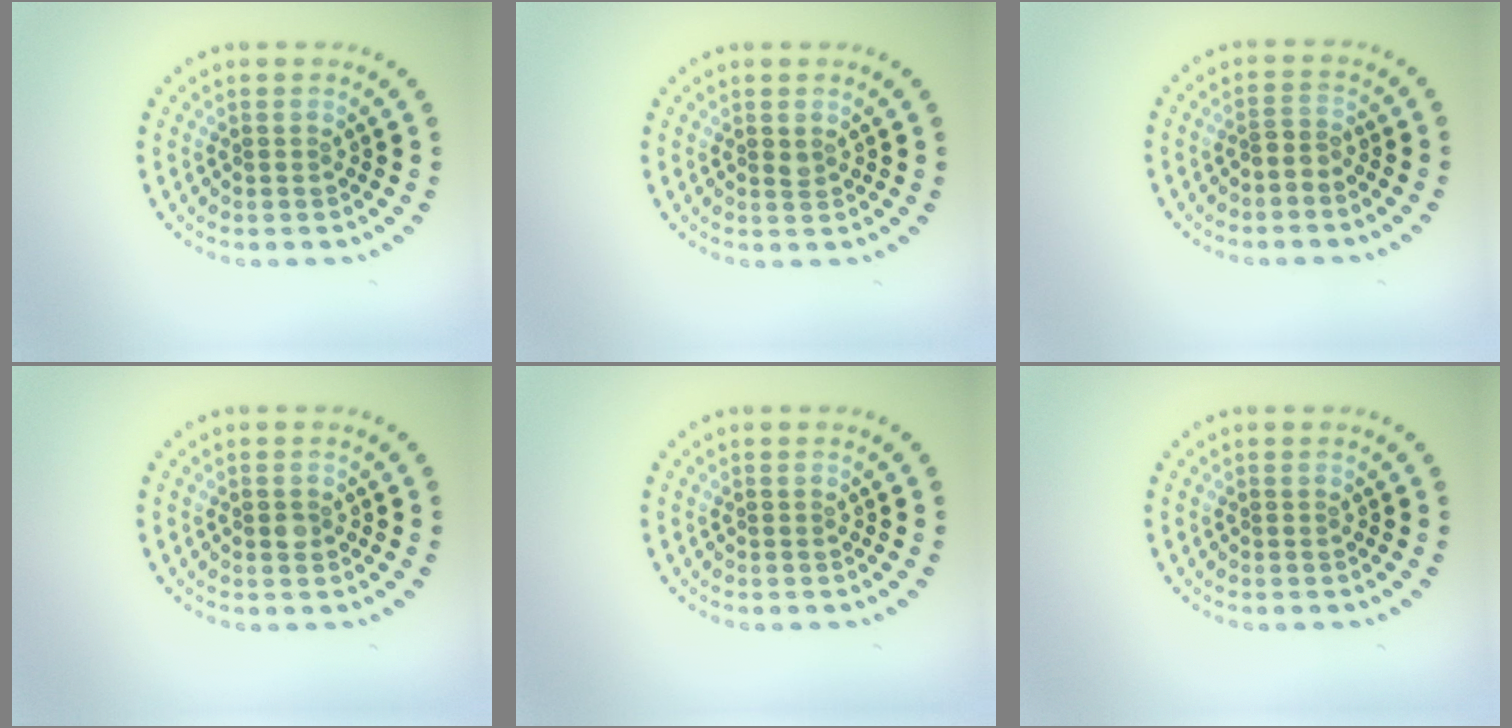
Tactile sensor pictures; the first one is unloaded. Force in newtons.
{"total": 0.6, "press": 0.6, "slide": 0.3}
{"total": 1.0, "press": 0.6, "slide": 0.8}
{"total": 1.0, "press": 1.0, "slide": 0.2}
{"total": 0.0}
{"total": 0.0}